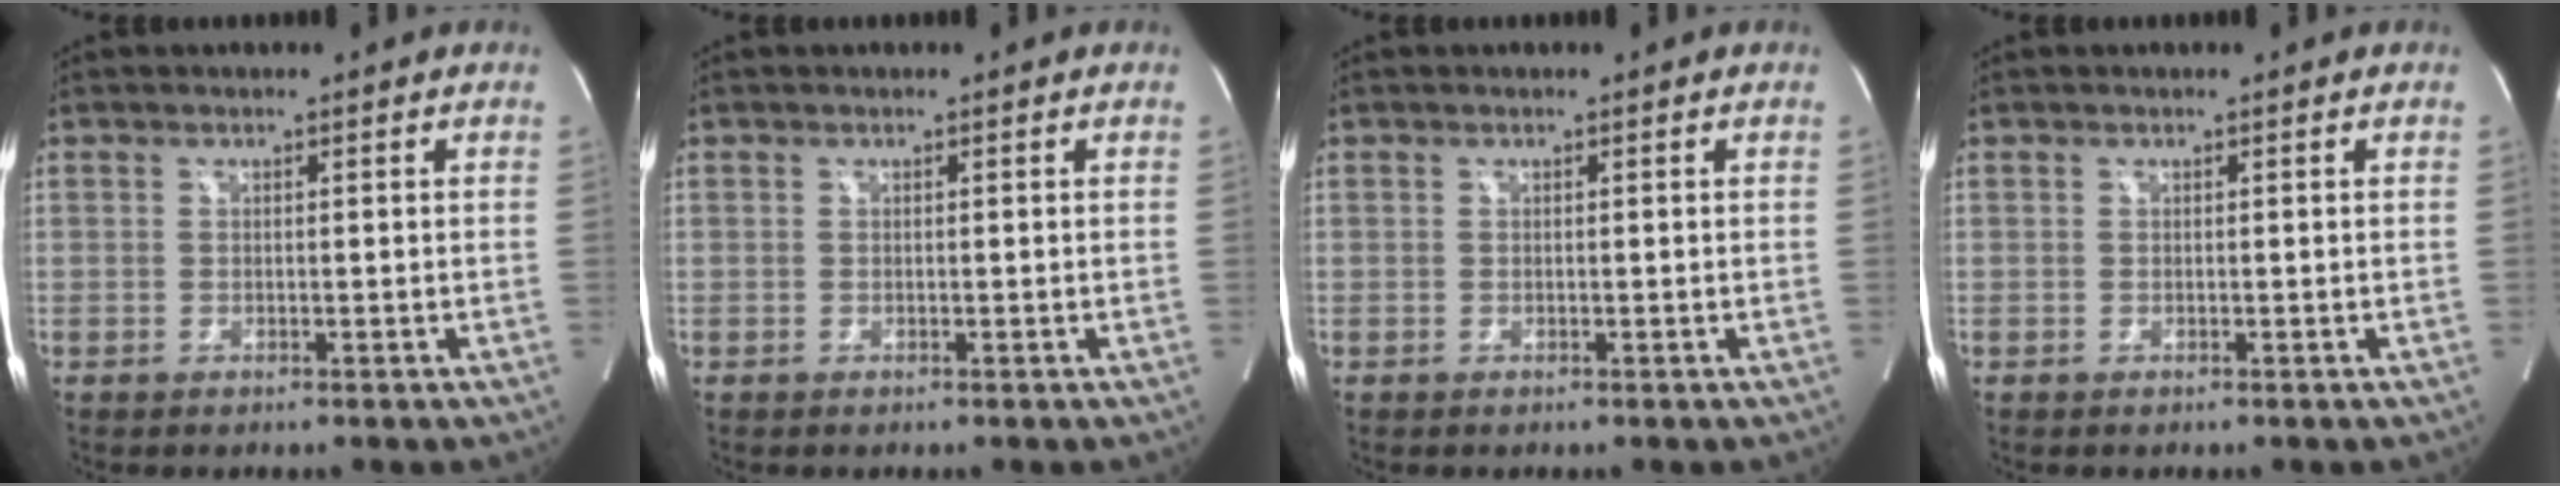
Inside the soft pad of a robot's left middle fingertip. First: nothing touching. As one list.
[{"total": 0.0}, {"total": 0.0}, {"total": 0.0}]